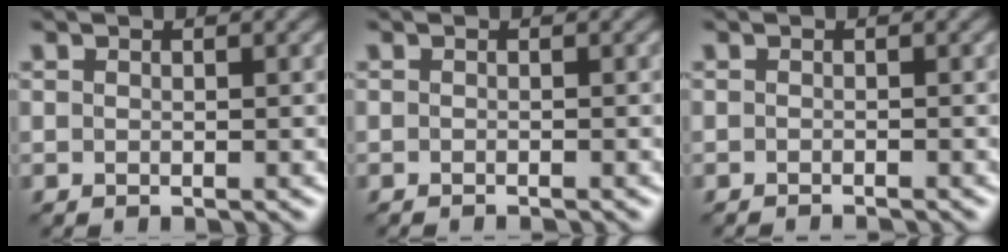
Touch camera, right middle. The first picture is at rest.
{"total": 0.7, "force": [-0.7, -0.3, 0.0], "torque": [0.000, -0.003, -0.011]}
{"total": 1.0, "force": [-1.0, -0.2, 0.1], "torque": [0.001, -0.004, -0.014]}